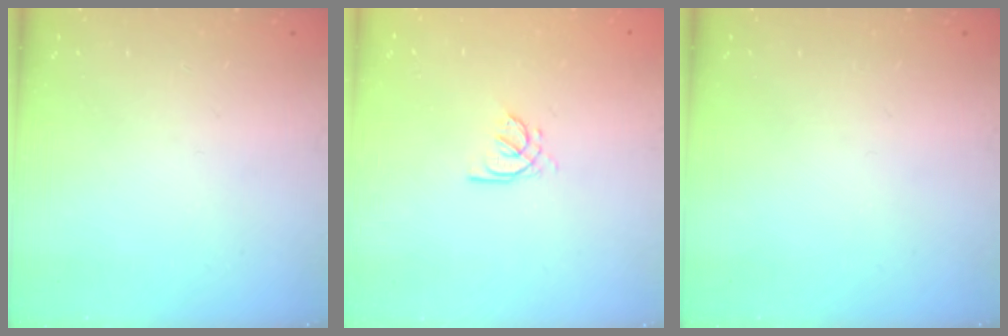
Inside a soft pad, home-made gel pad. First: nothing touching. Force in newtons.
{"total": 2.1, "press": 2.0, "slide": 0.6}
{"total": 0.0}